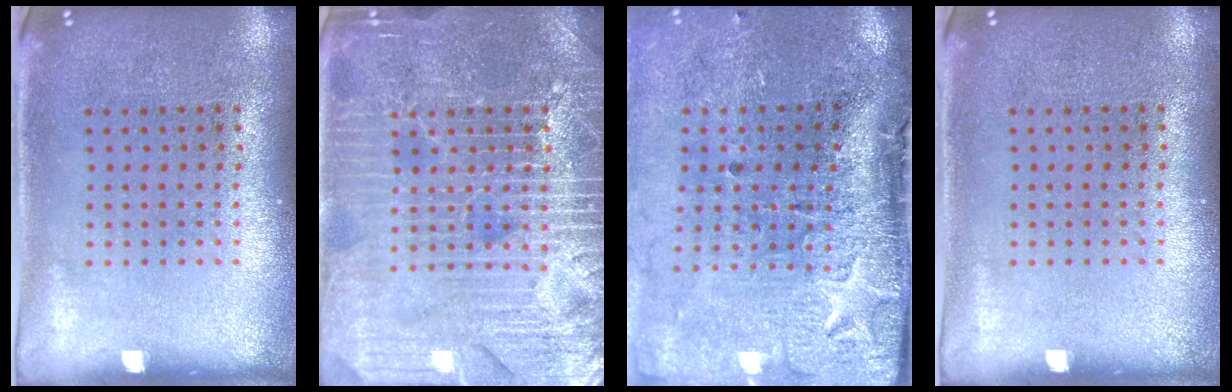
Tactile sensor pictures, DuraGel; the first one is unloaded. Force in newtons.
{"total": 5.4, "press": 5.3, "slide": 0.6}
{"total": 4.5, "press": 3.5, "slide": 2.8}
{"total": 0.0}